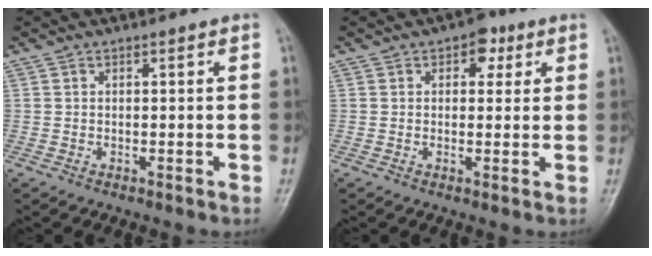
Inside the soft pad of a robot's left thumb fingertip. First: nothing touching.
{"total": 3.7, "force": [1.6, 2.4, 2.3], "torque": [-0.005, 0.001, 0.015]}